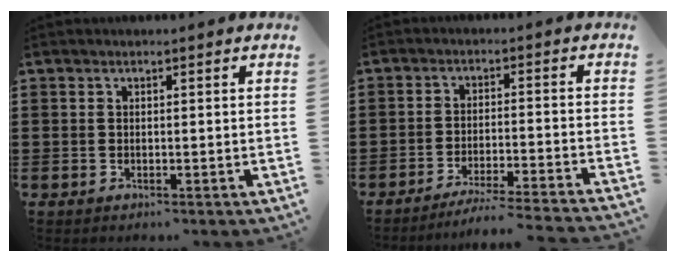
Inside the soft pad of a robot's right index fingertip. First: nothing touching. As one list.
[{"total": 4.4, "force": [-4.0, -0.7, 1.5], "torque": [-0.026, -0.011, -0.081]}]